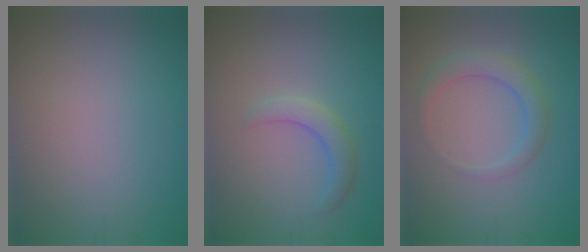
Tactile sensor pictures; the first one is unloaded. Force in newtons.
{"total": 2.3, "press": 2.2, "slide": 0.2}
{"total": 2.6, "press": 2.6, "slide": 0.1}